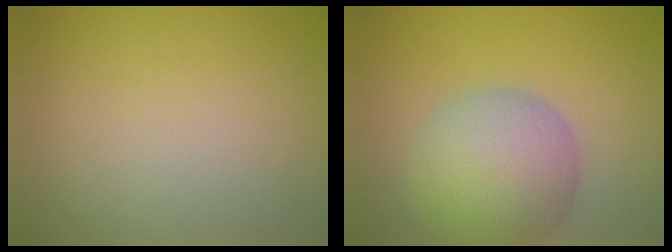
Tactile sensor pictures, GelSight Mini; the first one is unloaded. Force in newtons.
{"total": 7.8, "press": 7.8, "slide": 0.5}